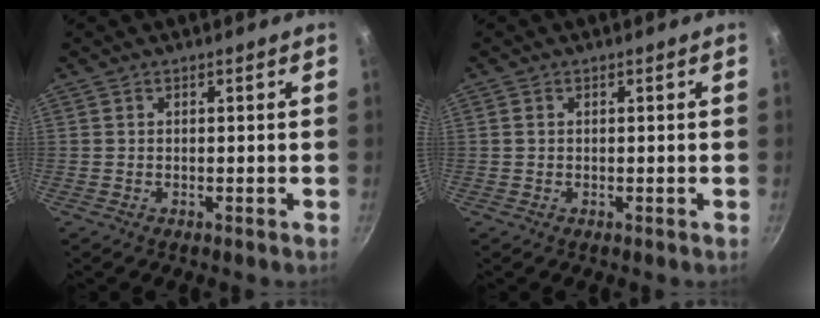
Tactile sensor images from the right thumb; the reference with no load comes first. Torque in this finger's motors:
{"motor_torque": [0.03, -0.03, 0.11, 0.40, -0.02]}